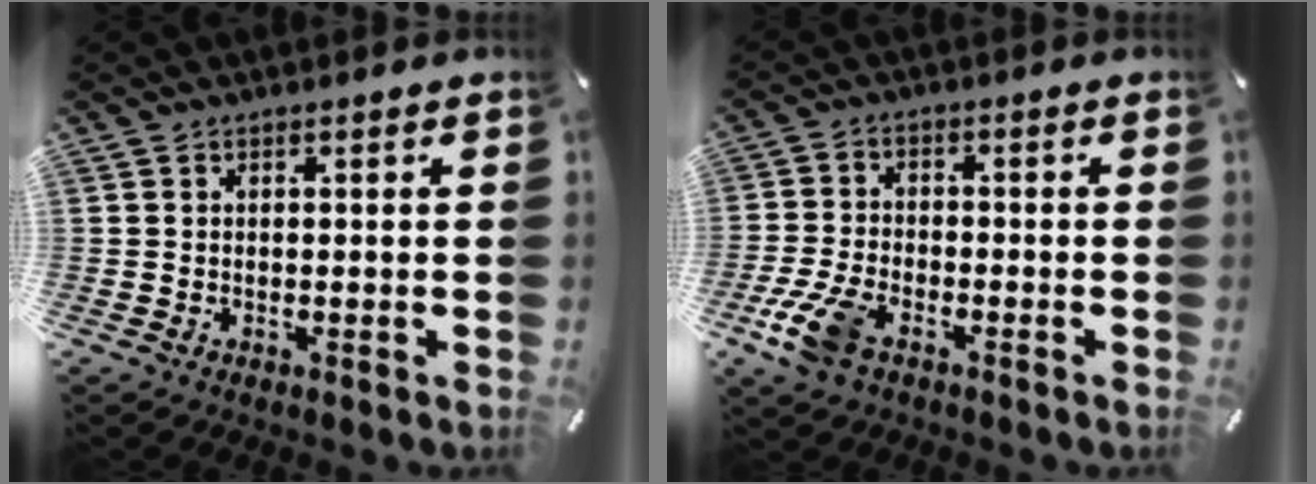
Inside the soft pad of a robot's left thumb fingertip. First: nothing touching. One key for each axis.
{"total": 7.9, "fx": -4.3, "fy": 4.1, "fz": 5.1, "tx": -0.121, "ty": 0.007, "tz": -0.082}